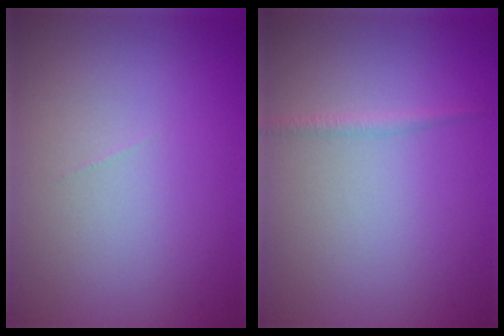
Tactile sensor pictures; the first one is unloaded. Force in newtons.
{"total": 0.8, "press": 0.8, "slide": 0.1}